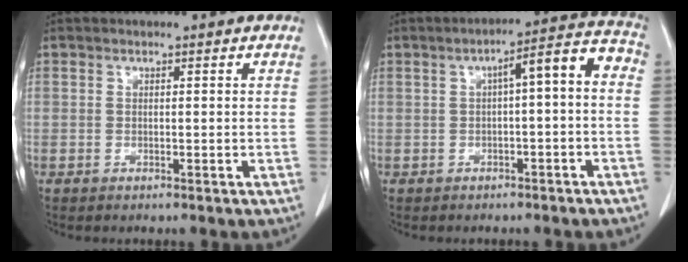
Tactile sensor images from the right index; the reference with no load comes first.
{"total": 7.2, "force": [-0.2, 1.4, 7.1], "torque": [-0.096, 0.036, -0.006]}